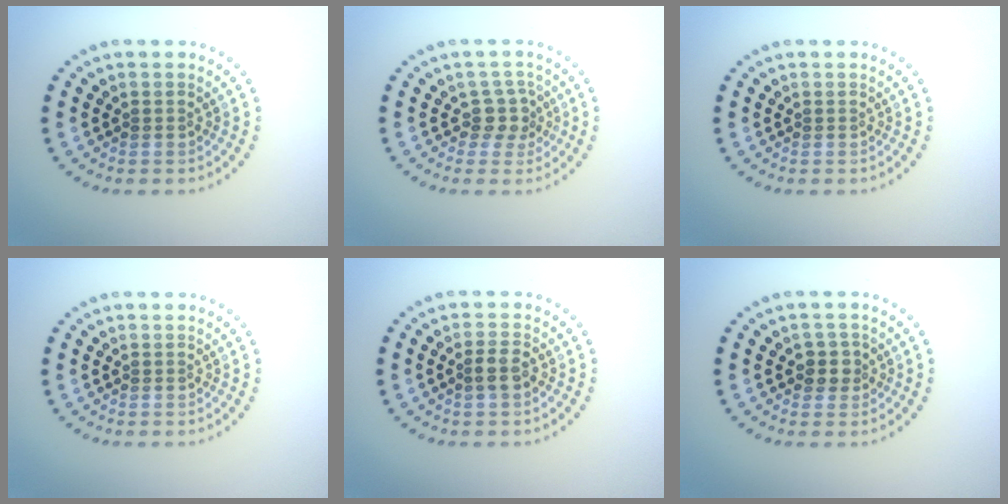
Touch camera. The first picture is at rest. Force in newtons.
{"total": 2.2, "press": 1.7, "slide": 1.3}
{"total": 0.0}
{"total": 0.0}
{"total": 1.8, "press": 1.8, "slide": 0.4}
{"total": 1.9, "press": 1.7, "slide": 0.8}